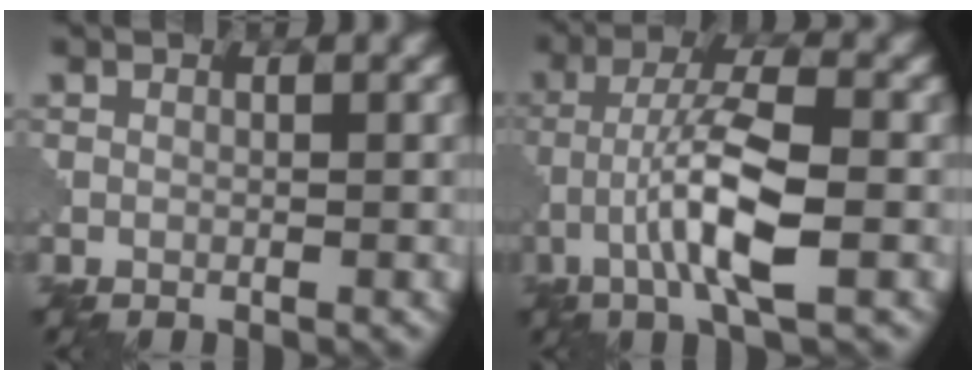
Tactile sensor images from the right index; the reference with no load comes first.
{"total": 7.0, "force": [-2.0, 1.4, 6.6], "torque": [-0.121, 0.013, -0.042]}